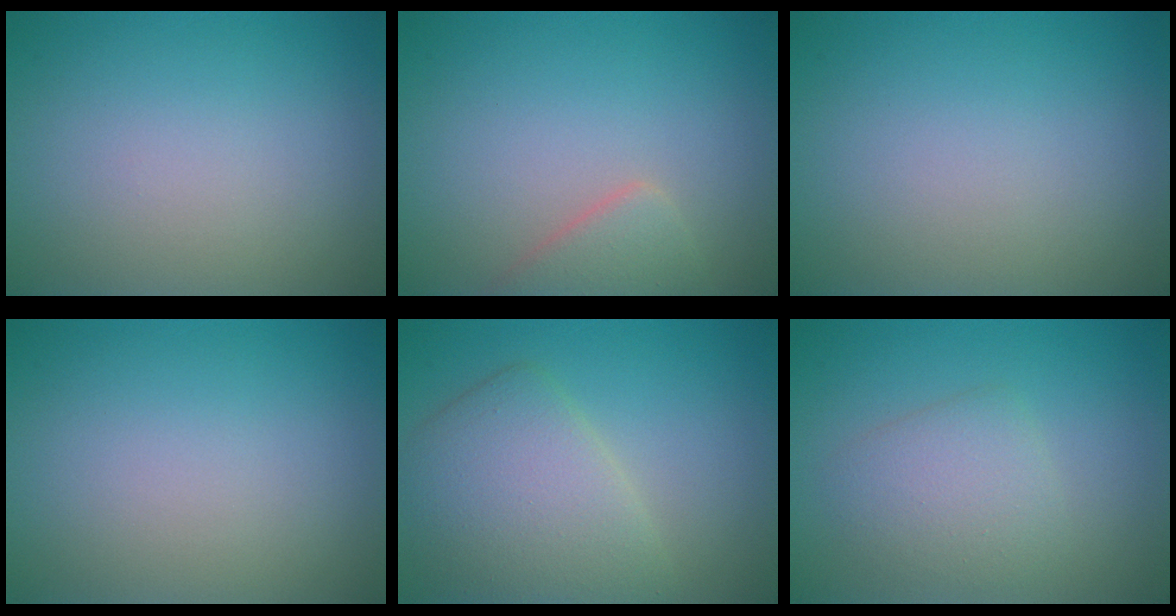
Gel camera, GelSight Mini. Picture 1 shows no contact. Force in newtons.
{"total": 2.4, "press": 2.4, "slide": 0.2}
{"total": 0.0}
{"total": 0.0}
{"total": 5.8, "press": 5.8, "slide": 0.2}
{"total": 3.0, "press": 3.0, "slide": 0.0}